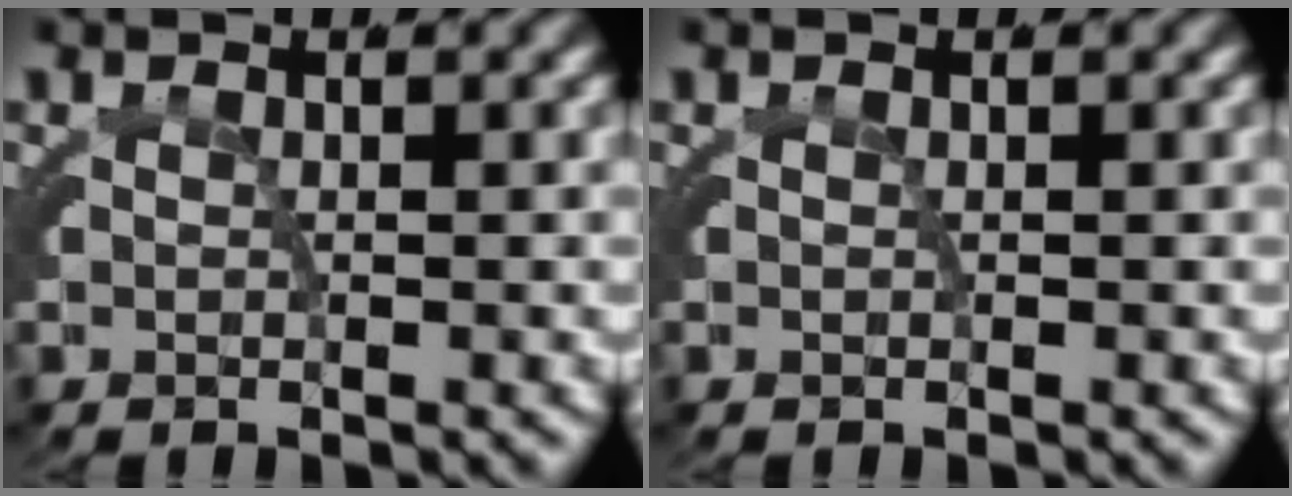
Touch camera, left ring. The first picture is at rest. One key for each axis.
{"total": 0.0}